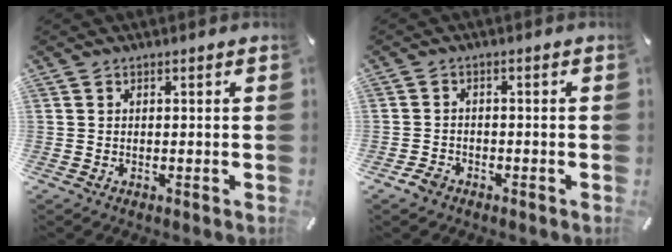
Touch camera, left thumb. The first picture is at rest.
{"total": 2.6, "force": [-2.0, 1.5, 0.7], "torque": [-0.011, 0.012, -0.039]}